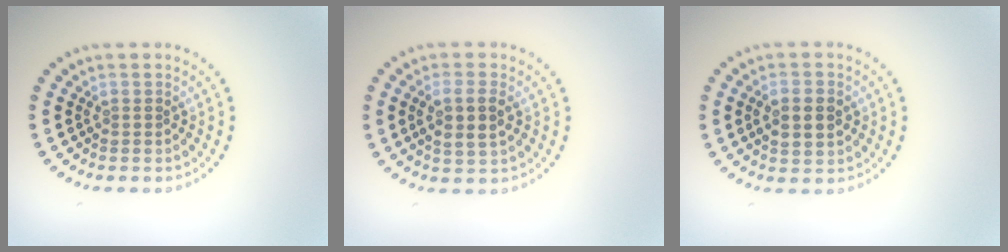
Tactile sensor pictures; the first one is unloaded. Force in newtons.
{"total": 2.9, "press": 2.8, "slide": 0.9}
{"total": 2.9, "press": 2.9, "slide": 0.2}